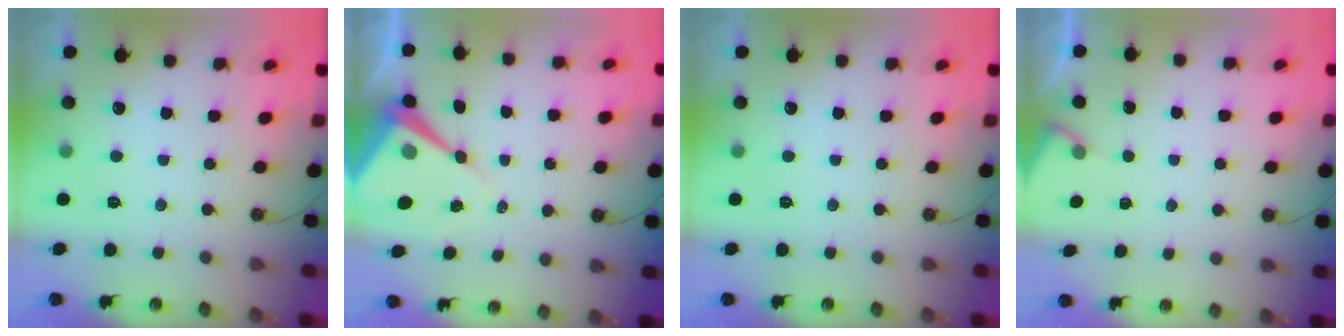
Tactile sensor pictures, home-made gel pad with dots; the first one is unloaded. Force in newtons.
{"total": 10.1, "press": 10.1, "slide": 0.8}
{"total": 0.0}
{"total": 2.8, "press": 2.7, "slide": 0.4}